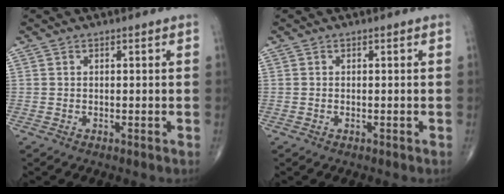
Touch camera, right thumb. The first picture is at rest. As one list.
[{"total": 0.0}]